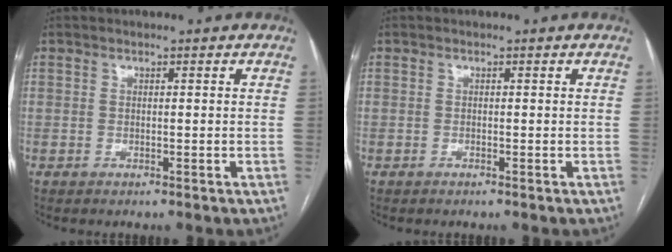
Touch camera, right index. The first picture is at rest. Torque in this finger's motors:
{"motor_torque": [-0.06, 0.08, -0.06, -0.02]}